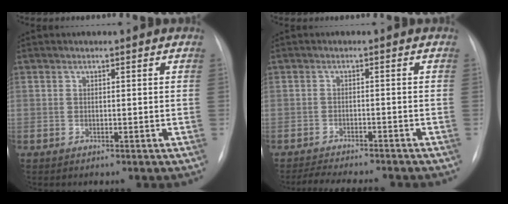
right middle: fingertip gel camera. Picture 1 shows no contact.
{"total": 9.1, "force": [-8.4, 1.1, 3.4], "torque": [-0.050, -0.005, -0.118]}